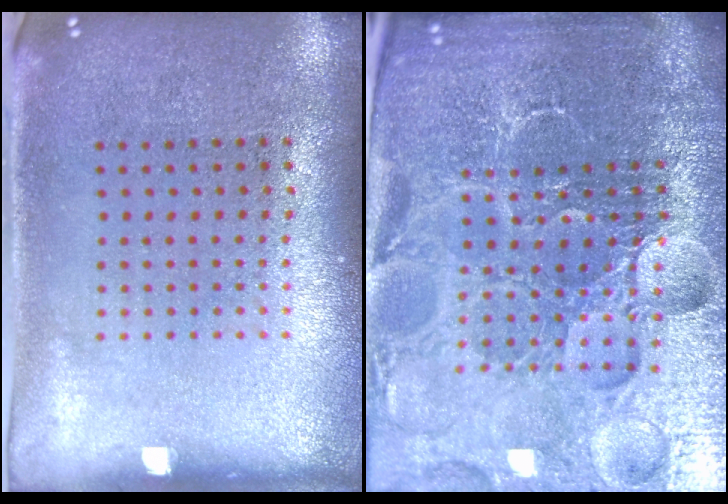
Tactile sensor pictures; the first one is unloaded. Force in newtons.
{"total": 6.7, "press": 5.9, "slide": 3.2}